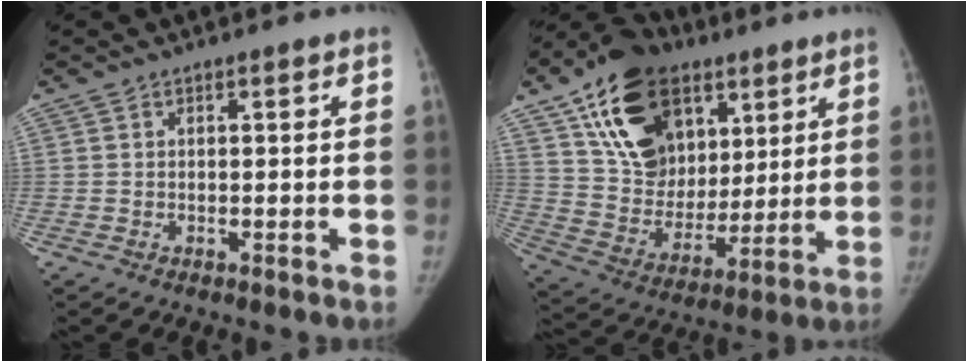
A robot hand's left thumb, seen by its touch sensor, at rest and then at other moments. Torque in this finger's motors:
{"motor_torque": [0.86, 0.80, 1.62, -1.15, 0.09]}